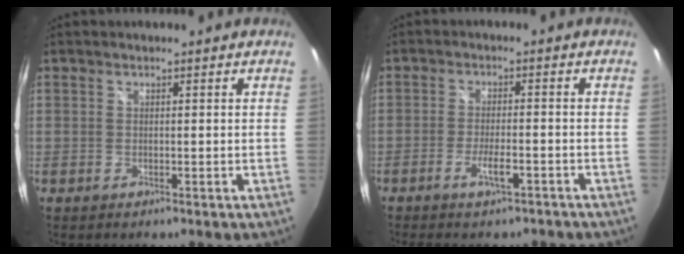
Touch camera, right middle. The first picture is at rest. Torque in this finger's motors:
{"motor_torque": [1.06, -1.08, 0.21, 0.05]}